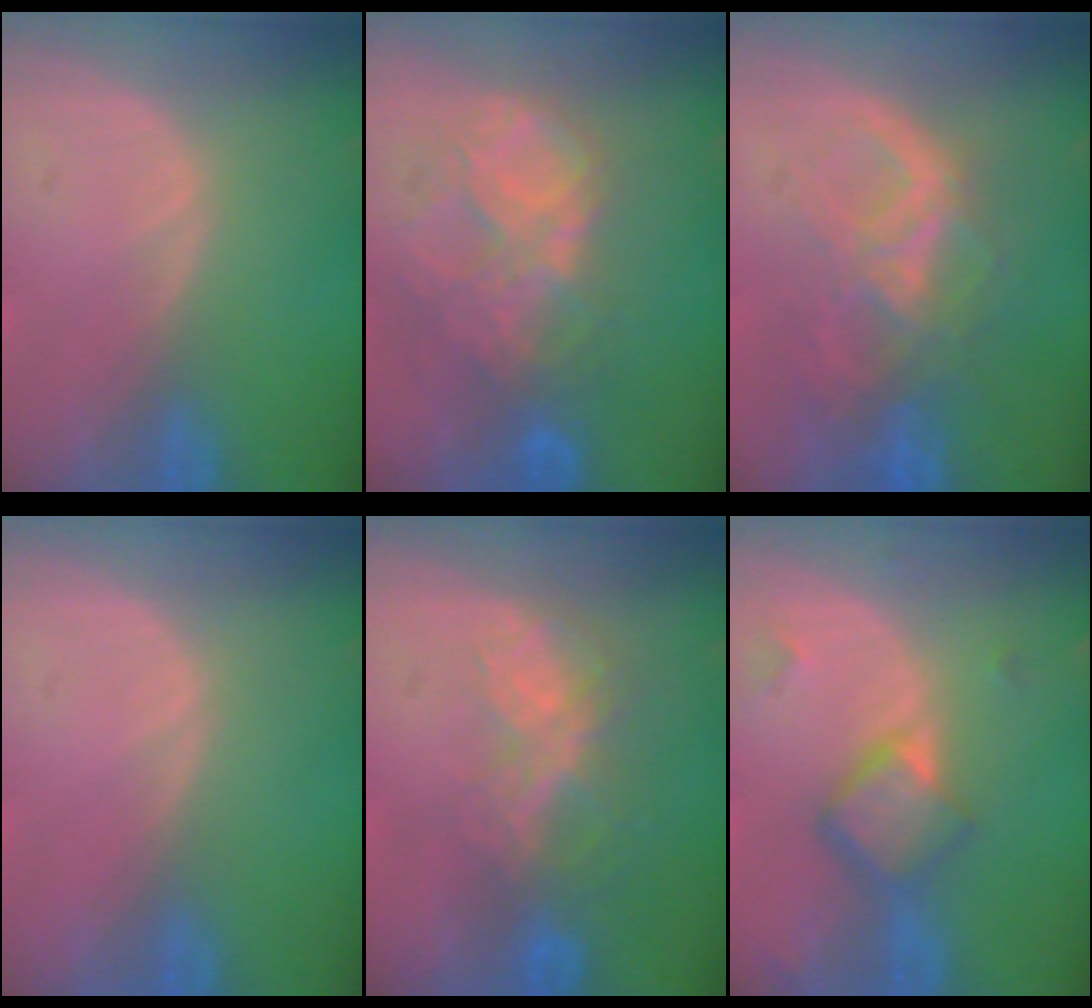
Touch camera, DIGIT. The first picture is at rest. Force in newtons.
{"total": 9.0, "press": 7.7, "slide": 4.6}
{"total": 8.6, "press": 7.5, "slide": 4.2}
{"total": 0.0}
{"total": 6.7, "press": 5.8, "slide": 3.3}
{"total": 5.8, "press": 5.0, "slide": 3.0}